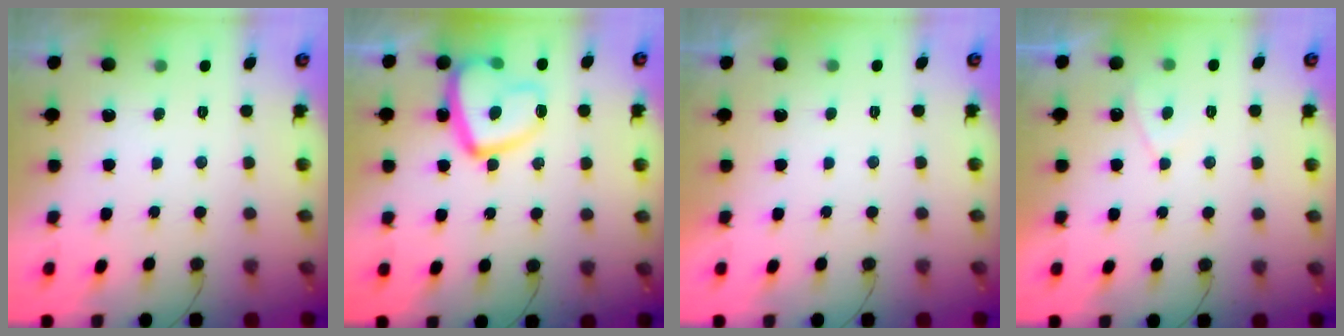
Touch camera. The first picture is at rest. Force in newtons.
{"total": 15.0, "press": 14.9, "slide": 1.3}
{"total": 2.3, "press": 2.3, "slide": 0.4}
{"total": 2.3, "press": 2.2, "slide": 0.4}